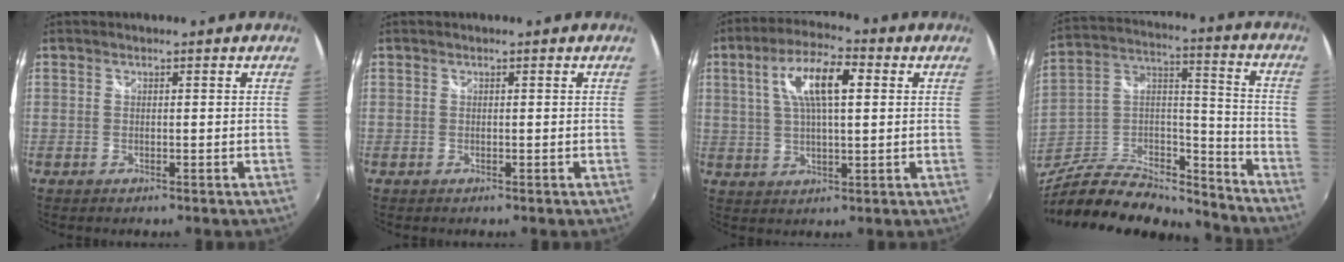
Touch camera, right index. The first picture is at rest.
{"total": 0.0}
{"total": 10.6, "force": [3.0, 3.4, 9.6], "torque": [-0.179, 0.019, 0.052]}
{"total": 23.4, "force": [-18.9, 8.6, 10.9], "torque": [-0.215, 0.026, -0.299]}